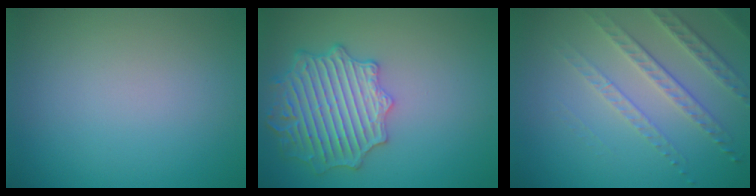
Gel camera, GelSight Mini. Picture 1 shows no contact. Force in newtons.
{"total": 5.7, "press": 5.3, "slide": 2.1}
{"total": 3.4, "press": 3.2, "slide": 1.3}